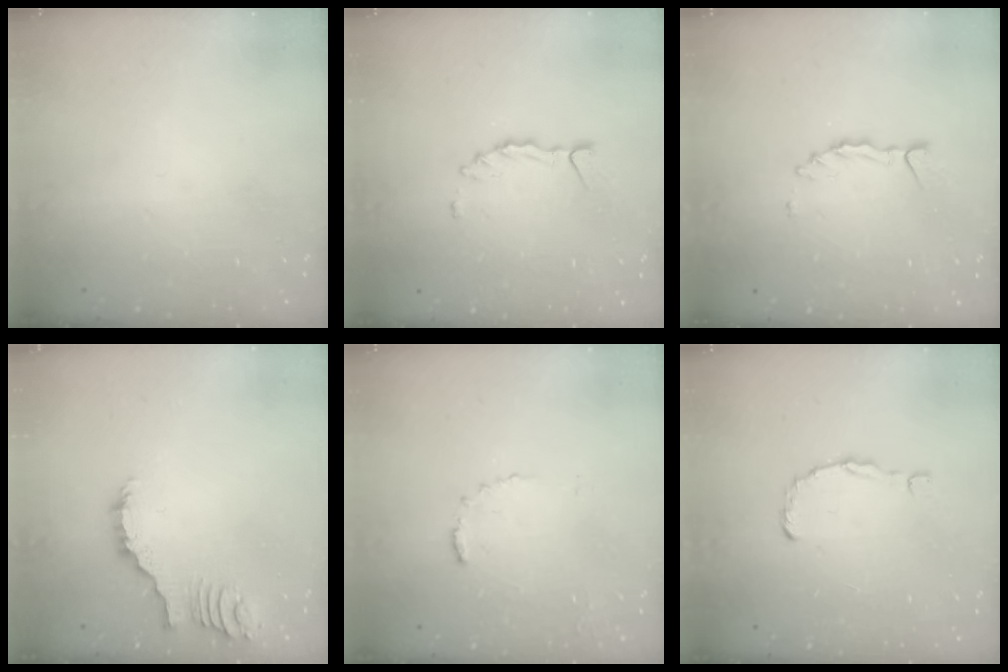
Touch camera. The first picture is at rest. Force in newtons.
{"total": 1.5, "press": 1.5, "slide": 0.3}
{"total": 1.4, "press": 1.4, "slide": 0.2}
{"total": 2.2, "press": 2.1, "slide": 0.4}
{"total": 6.7, "press": 6.7, "slide": 0.5}
{"total": 1.5, "press": 1.5, "slide": 0.1}